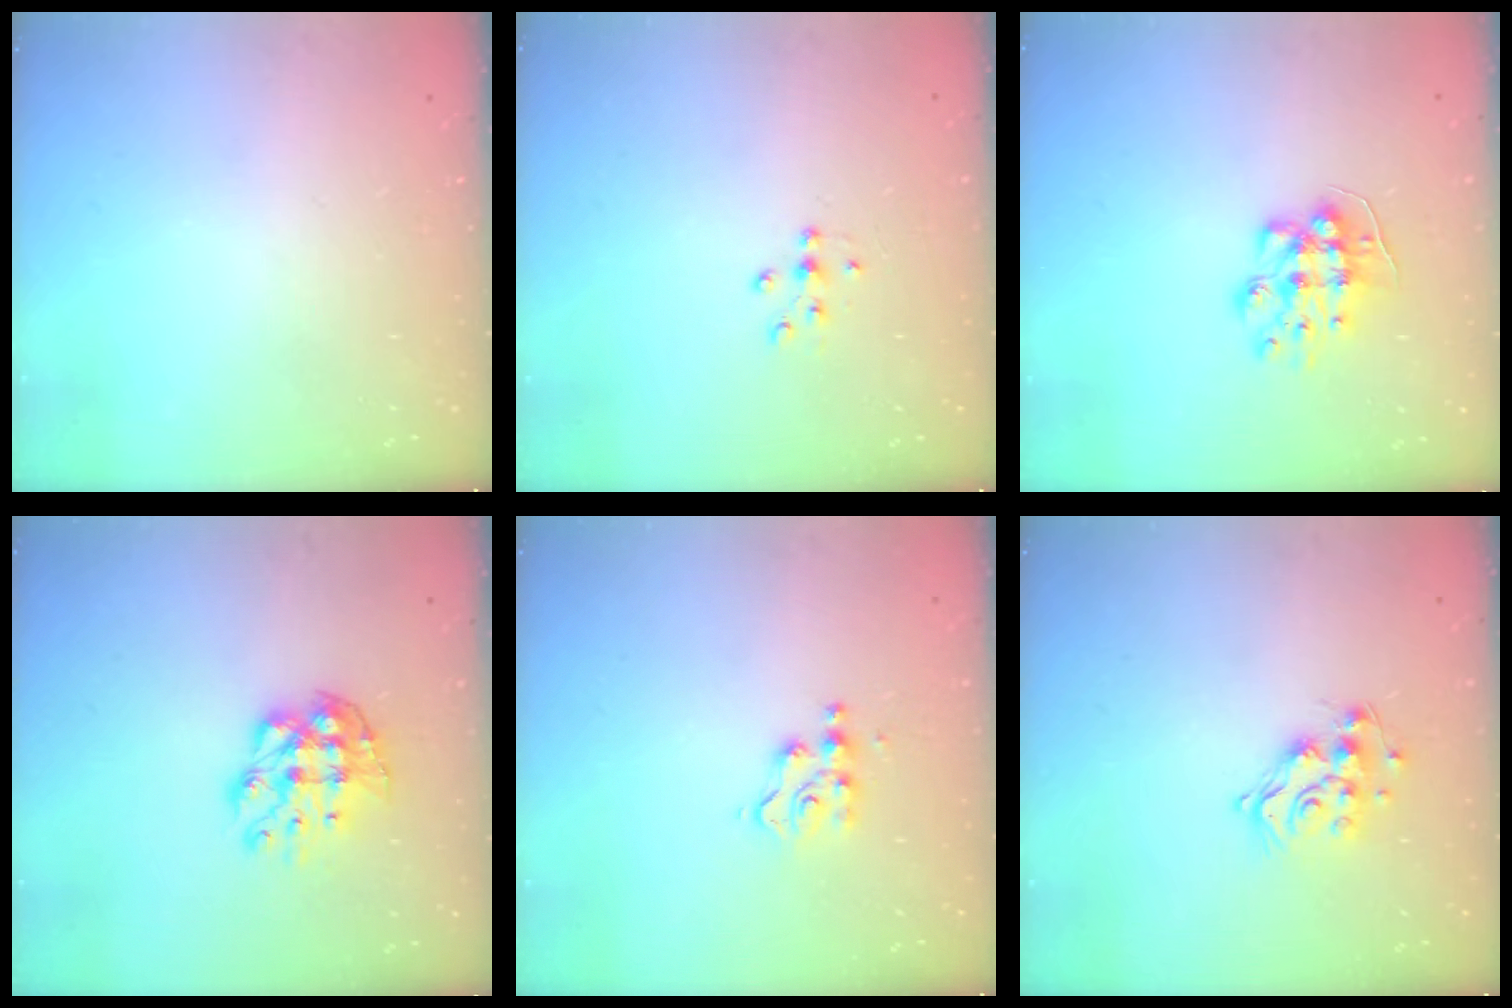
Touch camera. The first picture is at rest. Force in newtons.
{"total": 5.6, "press": 5.5, "slide": 1.2}
{"total": 8.7, "press": 8.7, "slide": 0.2}
{"total": 8.7, "press": 8.7, "slide": 0.8}
{"total": 4.0, "press": 4.0, "slide": 0.5}
{"total": 12.5, "press": 12.5, "slide": 0.8}